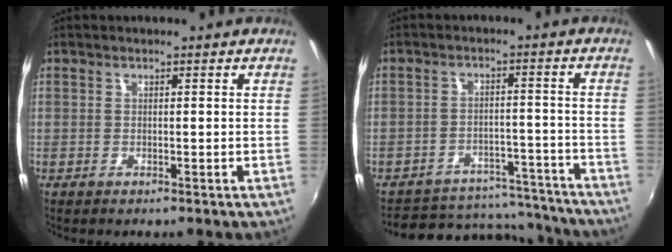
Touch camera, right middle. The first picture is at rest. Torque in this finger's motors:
{"motor_torque": [-0.16, -0.21, -0.03, -0.01]}